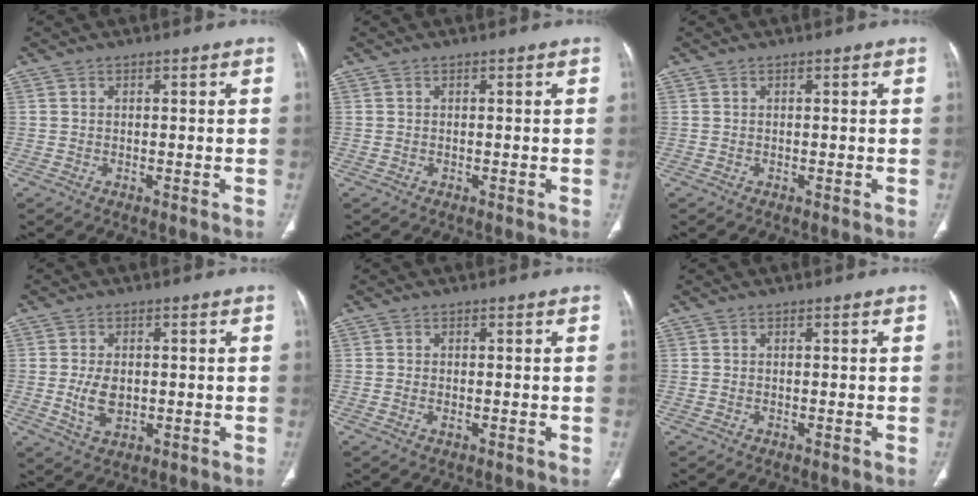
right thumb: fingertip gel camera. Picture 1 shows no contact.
{"total": 0.0}
{"total": 0.0}
{"total": 5.7, "force": [-0.6, 3.6, 4.4], "torque": [-0.076, -0.004, -0.002]}
{"total": 1.0, "force": [-0.4, 0.4, 0.8], "torque": [-0.020, 0.007, -0.005]}
{"total": 0.0}